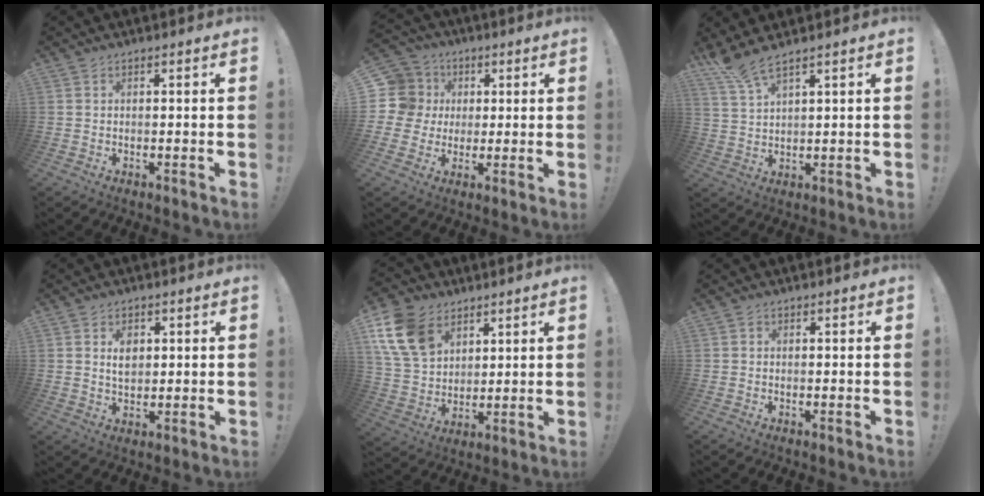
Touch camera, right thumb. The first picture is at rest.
{"total": 10.6, "force": [1.2, 10.1, 3.1], "torque": [-0.060, 0.000, 0.027]}
{"total": 5.7, "force": [4.7, 0.5, 3.2], "torque": [-0.078, -0.020, 0.089]}
{"total": 4.8, "force": [1.3, 3.6, 2.8], "torque": [-0.037, 0.000, 0.019]}
{"total": 15.9, "force": [8.0, 11.2, 7.9], "torque": [-0.151, -0.031, 0.161]}
{"total": 0.5, "force": [-0.2, 0.4, 0.1], "torque": [-0.003, 0.002, -0.004]}